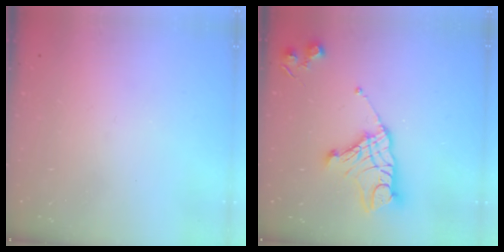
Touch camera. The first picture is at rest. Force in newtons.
{"total": 14.2, "press": 14.2, "slide": 1.0}